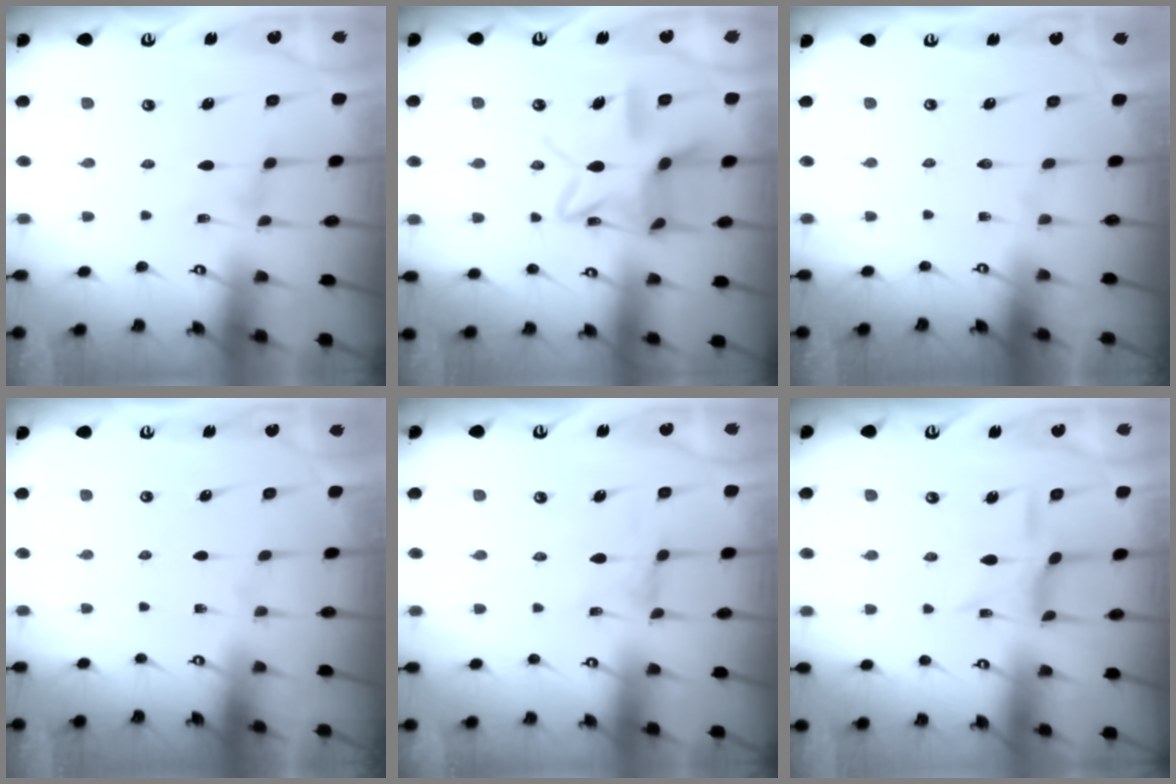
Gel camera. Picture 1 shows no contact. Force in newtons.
{"total": 15.1, "press": 15.1, "slide": 1.3}
{"total": 0.0}
{"total": 0.0}
{"total": 1.4, "press": 1.4, "slide": 0.2}
{"total": 6.7, "press": 6.6, "slide": 0.7}